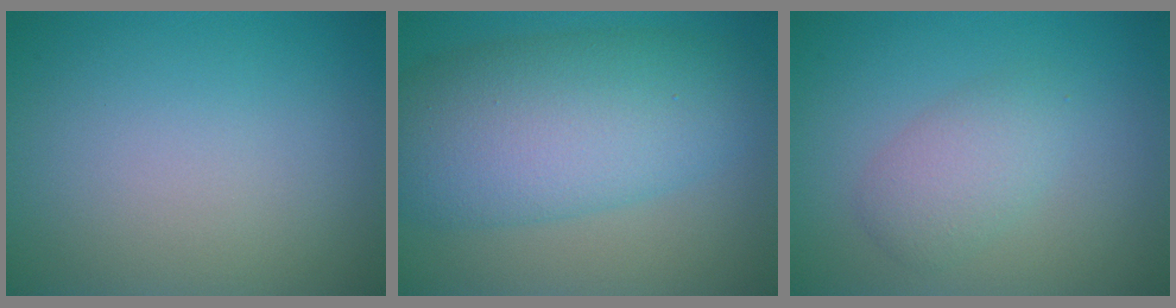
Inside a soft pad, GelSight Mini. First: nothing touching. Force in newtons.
{"total": 9.9, "press": 9.8, "slide": 0.1}
{"total": 2.7, "press": 2.7, "slide": 0.1}